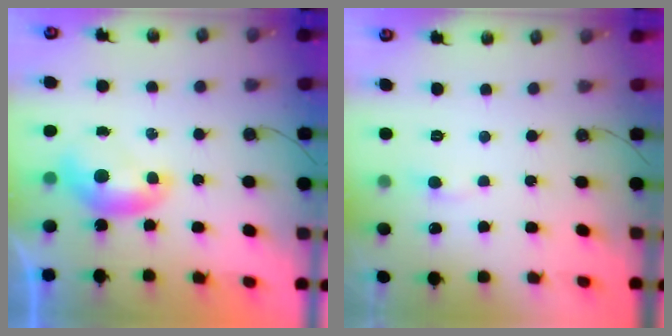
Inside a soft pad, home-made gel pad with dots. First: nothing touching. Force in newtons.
{"total": 0.7, "press": 0.6, "slide": 0.5}